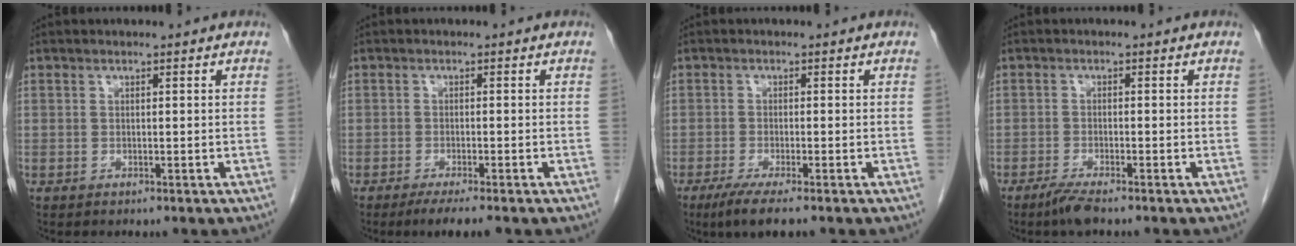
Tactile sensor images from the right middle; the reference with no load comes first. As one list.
[{"total": 4.0, "force": [-3.0, 0.0, 2.7], "torque": [-0.041, -0.010, -0.045]}, {"total": 4.7, "force": [-3.2, 0.2, 3.5], "torque": [-0.063, -0.014, -0.055]}, {"total": 2.8, "force": [-2.2, 0.0, 1.7], "torque": [-0.042, -0.007, -0.044]}]